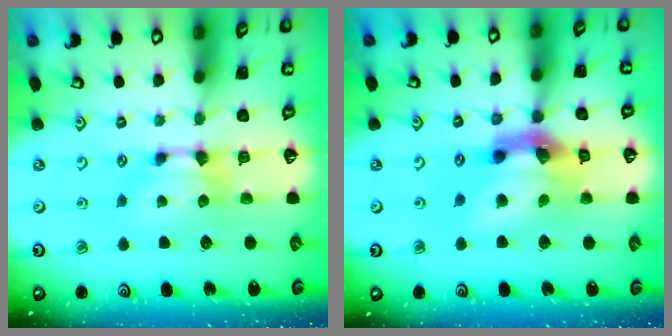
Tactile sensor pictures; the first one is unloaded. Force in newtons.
{"total": 9.2, "press": 8.7, "slide": 2.9}